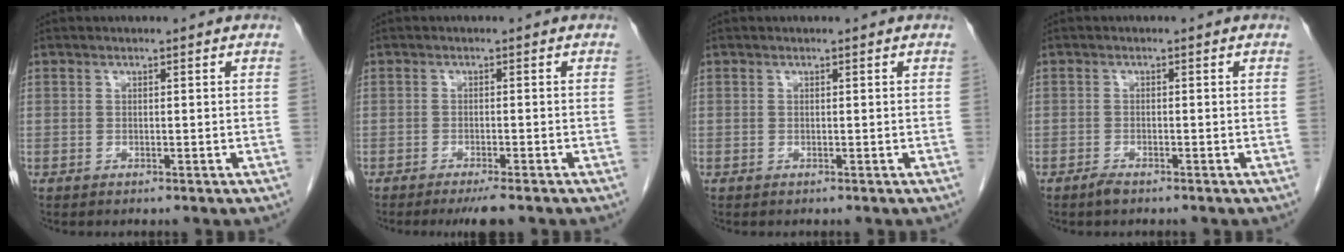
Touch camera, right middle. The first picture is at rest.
{"total": 4.0, "force": [-3.1, 0.4, 2.5], "torque": [-0.031, -0.006, -0.044]}
{"total": 0.0}
{"total": 1.4, "force": [-1.2, 0.3, 0.7], "torque": [-0.019, -0.002, -0.021]}